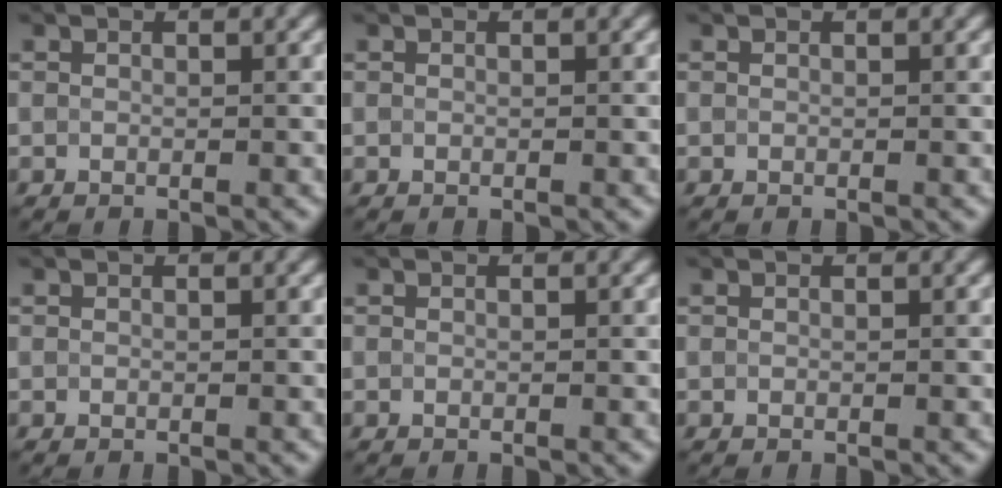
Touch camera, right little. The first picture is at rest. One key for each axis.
{"total": 0.0}
{"total": 0.0}
{"total": 0.0}
{"total": 0.0}
{"total": 0.0}